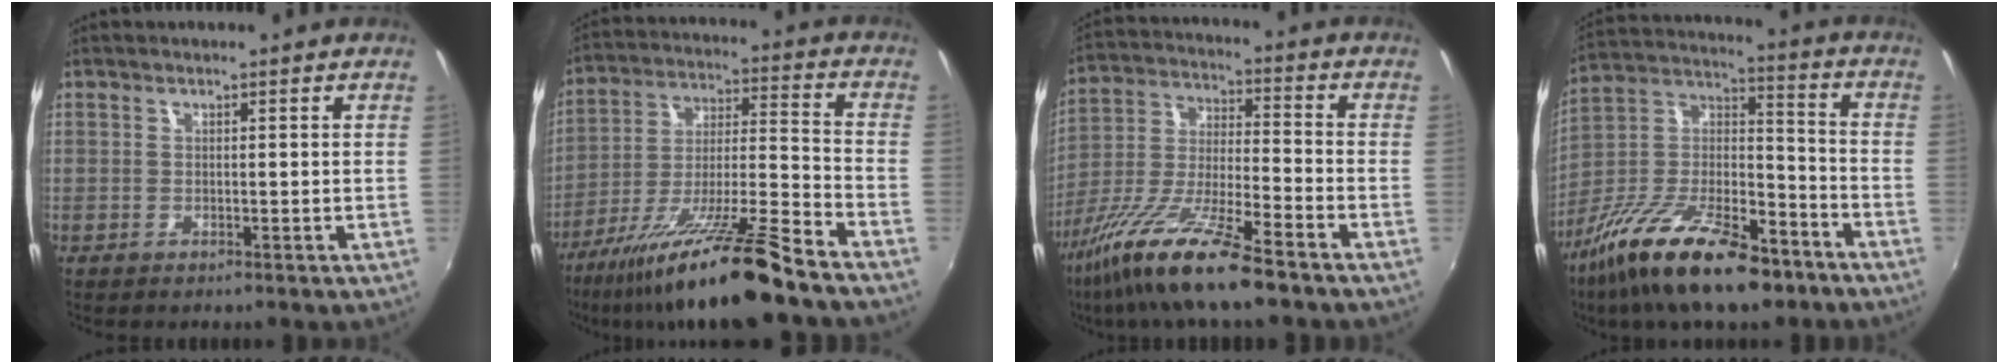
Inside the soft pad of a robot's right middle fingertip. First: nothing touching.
{"total": 19.3, "force": [-14.8, -0.5, 12.4], "torque": [-0.224, -0.027, -0.252]}
{"total": 16.2, "force": [-11.6, 1.5, 11.3], "torque": [-0.229, -0.028, -0.214]}
{"total": 21.3, "force": [-13.7, 7.9, 14.2], "torque": [-0.275, 0.000, -0.238]}